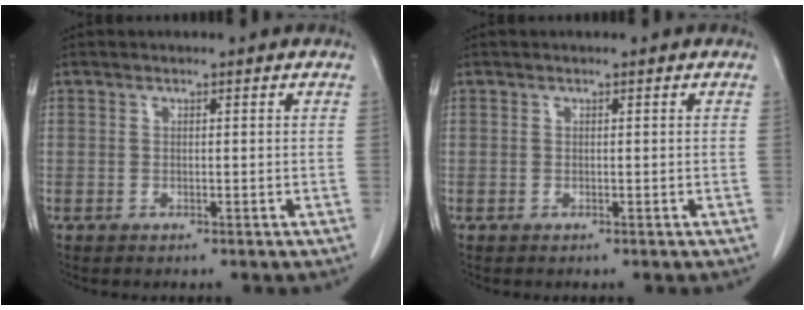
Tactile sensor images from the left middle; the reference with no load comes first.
{"total": 0.0}